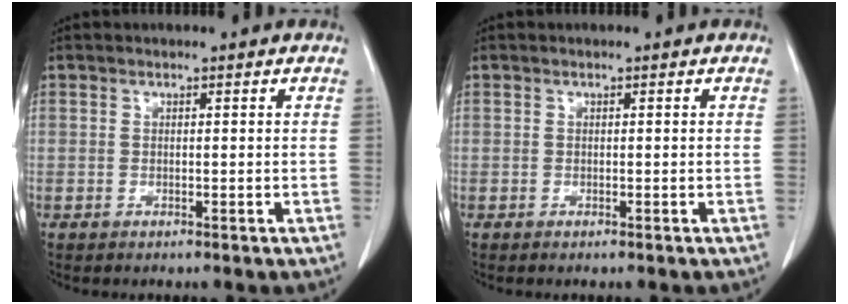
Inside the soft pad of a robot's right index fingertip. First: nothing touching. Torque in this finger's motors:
{"motor_torque": [-0.02, 0.01, -0.01, 0.01]}